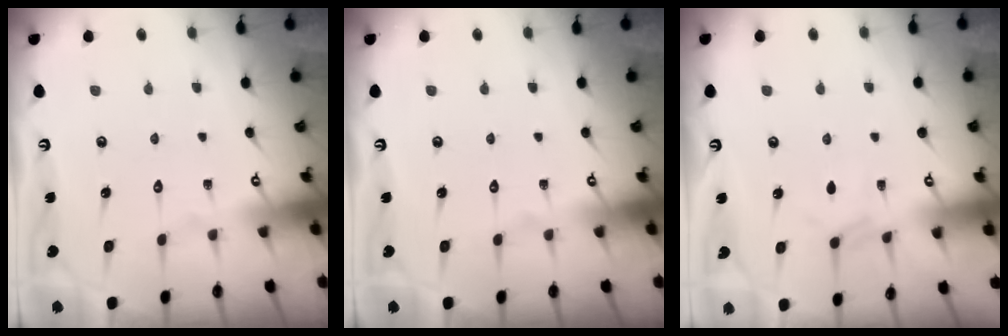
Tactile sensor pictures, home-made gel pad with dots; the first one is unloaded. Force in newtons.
{"total": 0.0}
{"total": 3.0, "press": 2.9, "slide": 0.4}